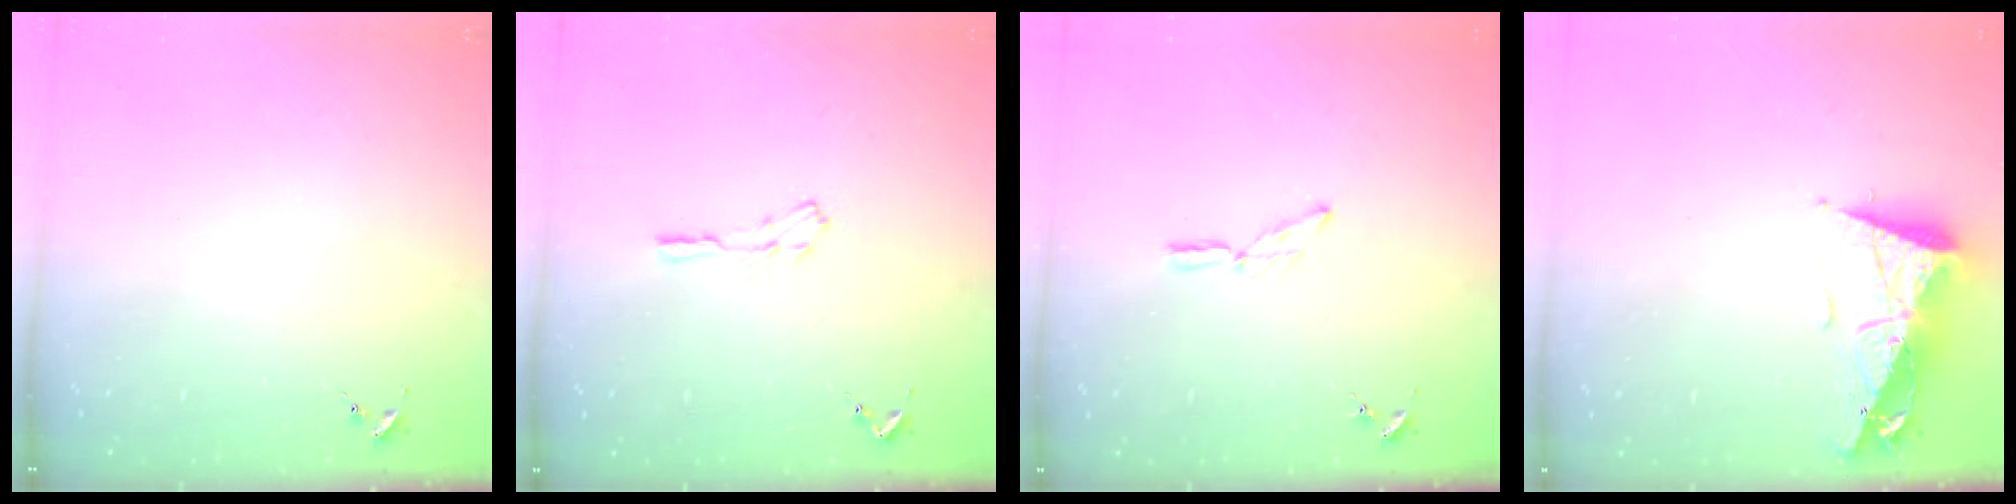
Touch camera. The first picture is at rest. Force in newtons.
{"total": 3.5, "press": 3.5, "slide": 0.4}
{"total": 6.4, "press": 6.4, "slide": 0.3}
{"total": 11.0, "press": 10.9, "slide": 1.3}